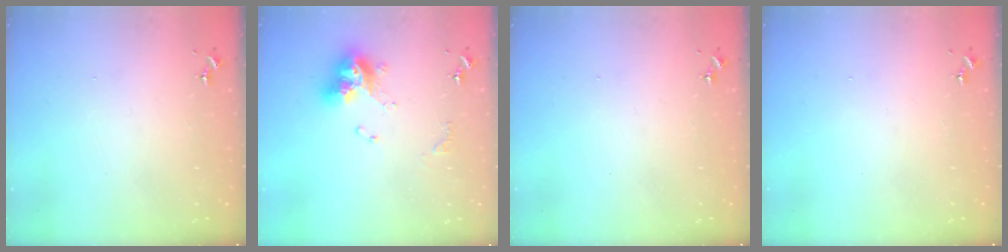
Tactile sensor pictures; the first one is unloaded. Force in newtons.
{"total": 13.6, "press": 13.6, "slide": 1.3}
{"total": 0.0}
{"total": 0.0}